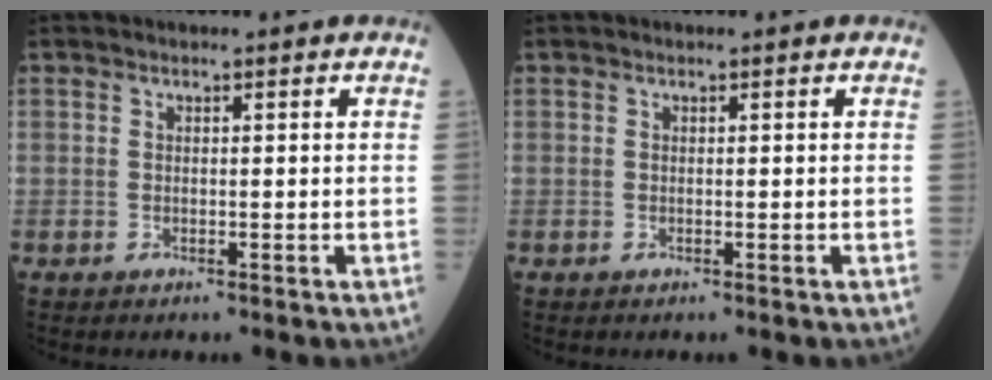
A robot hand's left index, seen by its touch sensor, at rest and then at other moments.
{"total": 0.0}